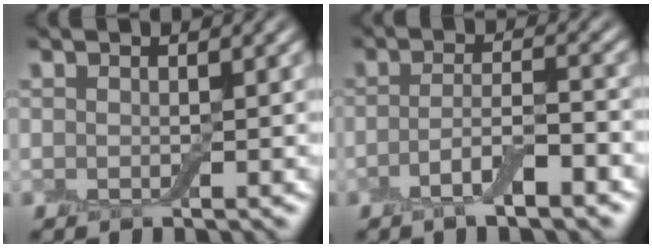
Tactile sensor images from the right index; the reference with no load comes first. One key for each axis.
{"total": 3.3, "fx": -1.9, "fy": 0.8, "fz": 2.7, "tx": -0.051, "ty": 0.002, "tz": -0.037}